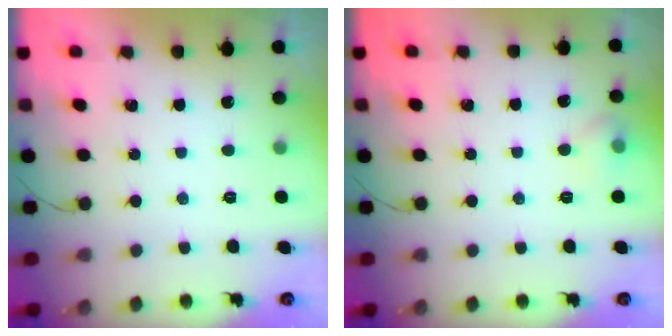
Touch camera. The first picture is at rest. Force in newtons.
{"total": 7.3, "press": 5.3, "slide": 5.0}